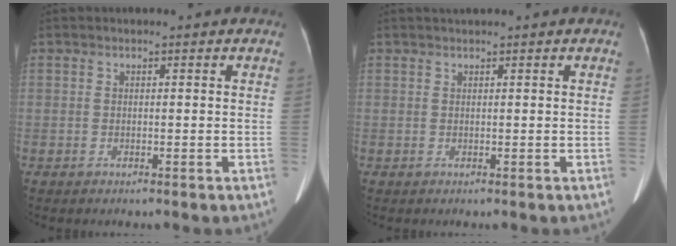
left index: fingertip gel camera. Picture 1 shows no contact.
{"total": 0.6, "force": [0.5, -0.2, 0.3], "torque": [-0.008, 0.009, 0.017]}